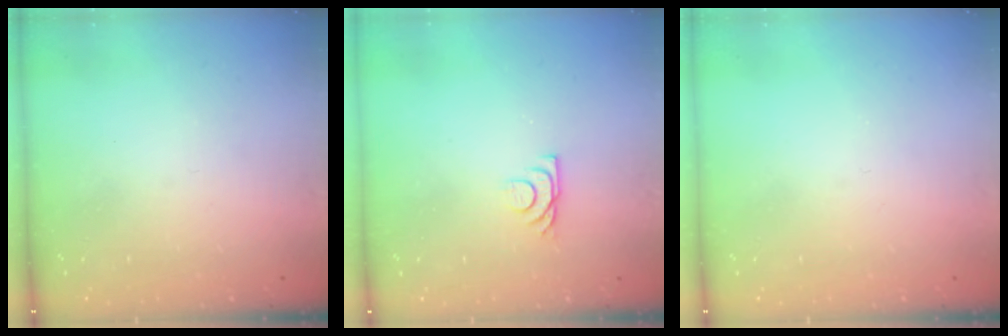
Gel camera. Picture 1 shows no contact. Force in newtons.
{"total": 5.3, "press": 5.3, "slide": 0.6}
{"total": 0.0}